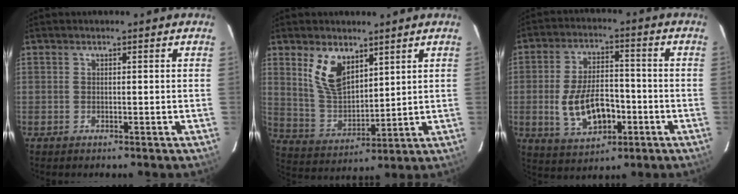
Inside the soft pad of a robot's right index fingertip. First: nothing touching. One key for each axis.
{"total": 9.9, "fx": 5.4, "fy": 5.3, "fz": 6.5, "tx": -0.123, "ty": 0.005, "tz": 0.118}
{"total": 12.0, "fx": -3.2, "fy": 6.4, "fz": 9.6, "tx": -0.194, "ty": 0.004, "tz": -0.040}